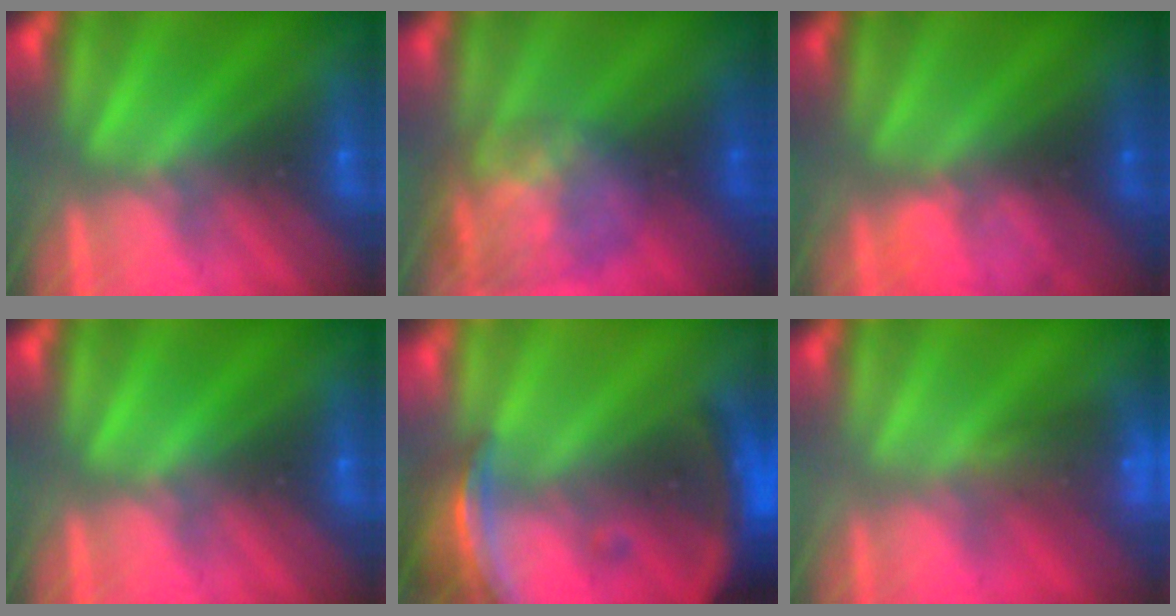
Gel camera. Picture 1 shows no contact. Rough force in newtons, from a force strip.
{"total": 8.9}
{"total": 2.4}
{"total": 0.0}
{"total": 9.1}
{"total": 8.4}